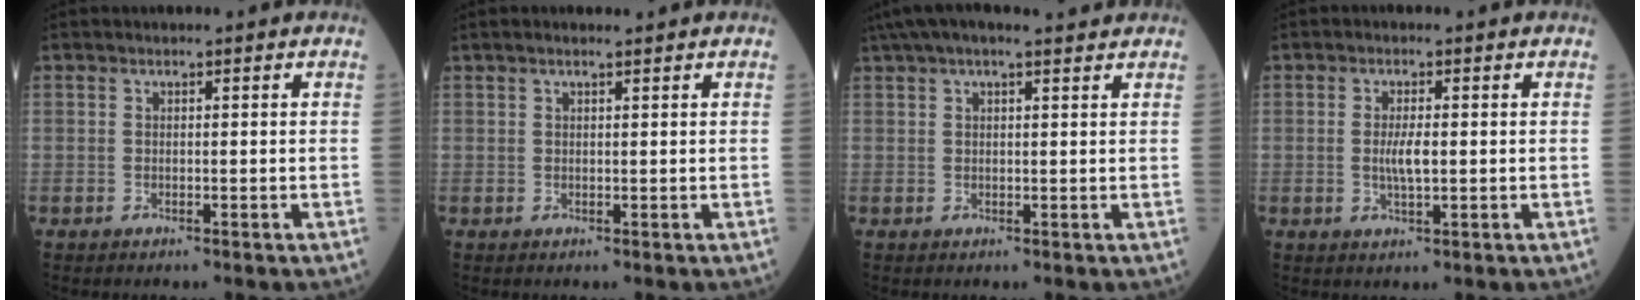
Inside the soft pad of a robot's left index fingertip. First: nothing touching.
{"total": 2.0, "force": [1.6, 0.0, 1.2], "torque": [-0.019, 0.016, 0.025]}
{"total": 9.3, "force": [7.6, 1.5, 5.1], "torque": [-0.089, 0.048, 0.110]}
{"total": 3.1, "force": [-0.1, 0.6, 3.0], "torque": [-0.062, -0.003, 0.000]}